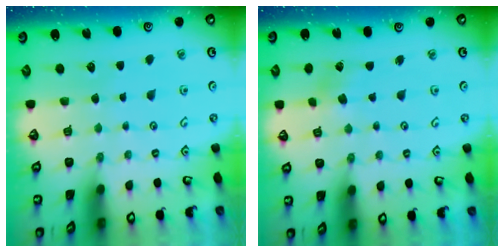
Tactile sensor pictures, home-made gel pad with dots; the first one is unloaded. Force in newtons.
{"total": 3.8, "press": 3.8, "slide": 0.6}